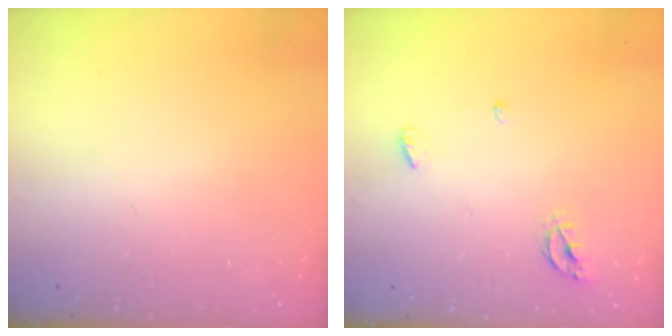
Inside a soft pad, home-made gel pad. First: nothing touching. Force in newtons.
{"total": 5.1, "press": 5.1, "slide": 0.6}